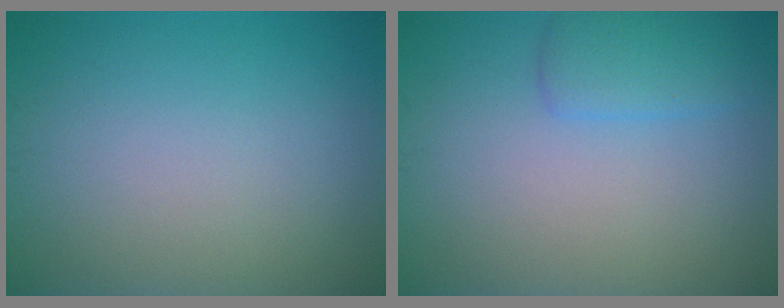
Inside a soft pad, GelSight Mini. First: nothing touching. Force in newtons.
{"total": 2.4, "press": 2.4, "slide": 0.1}